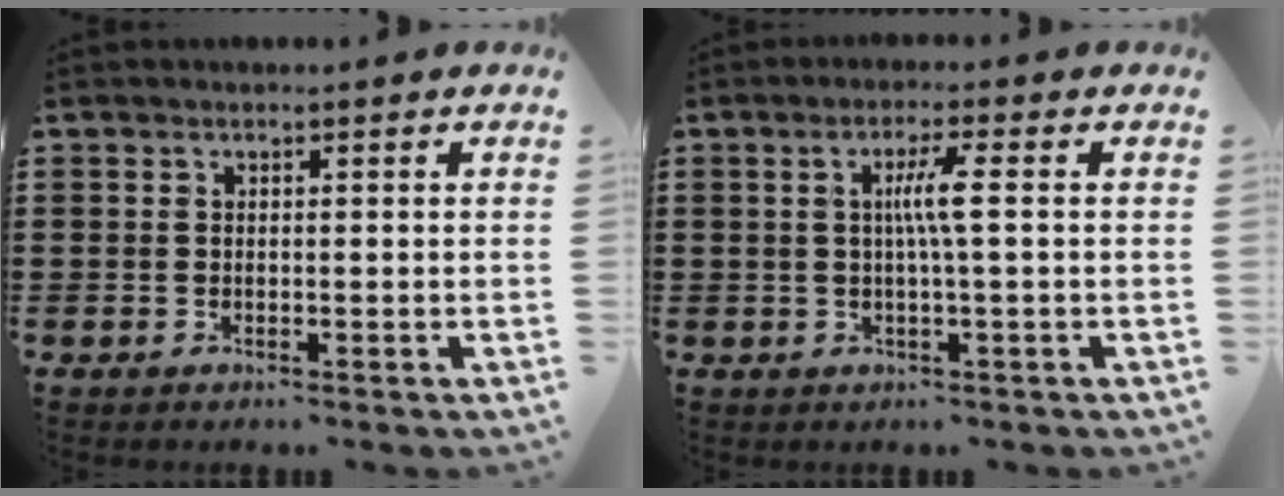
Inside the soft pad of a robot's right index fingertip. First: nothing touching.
{"total": 4.2, "force": [0.2, -0.2, 4.2], "torque": [-0.079, -0.004, -0.001]}